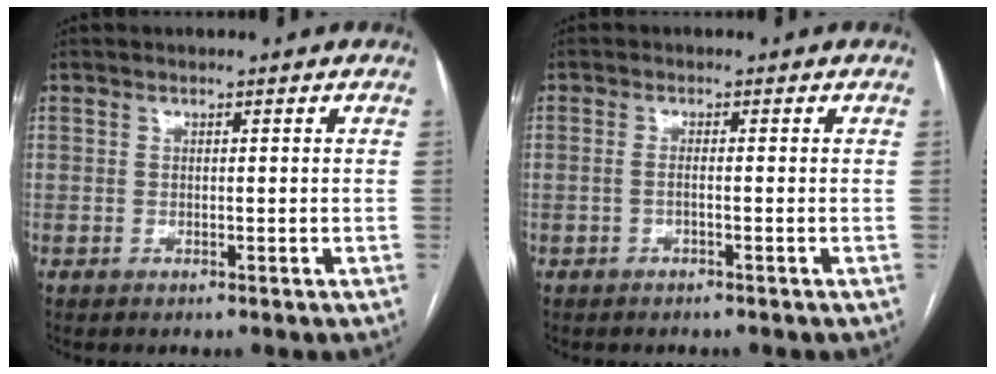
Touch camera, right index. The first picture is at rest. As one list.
[{"total": 1.0, "force": [-0.4, 0.0, 0.9], "torque": [-0.017, 0.002, -0.007]}]